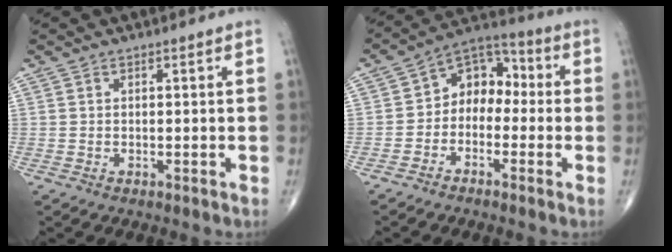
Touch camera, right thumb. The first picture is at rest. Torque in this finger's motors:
{"motor_torque": [-0.19, 0.42, 0.07, -0.01, 0.01]}